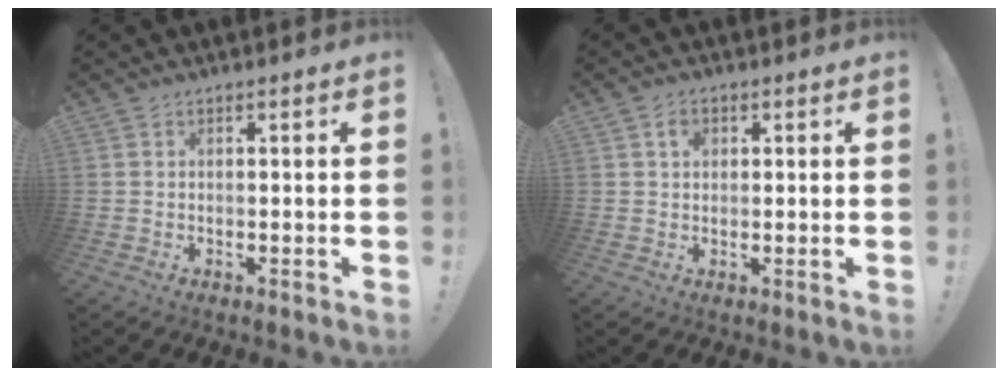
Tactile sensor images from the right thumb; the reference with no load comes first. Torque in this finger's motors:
{"motor_torque": [-0.09, 0.08, -0.05, 0.02, 0.05]}